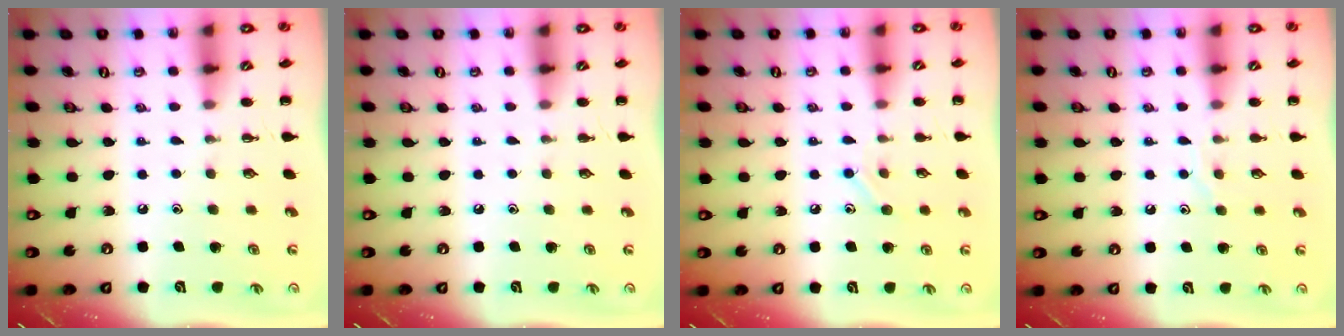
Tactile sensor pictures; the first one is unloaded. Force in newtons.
{"total": 0.0}
{"total": 7.5, "press": 7.3, "slide": 1.6}
{"total": 6.2, "press": 6.2, "slide": 0.8}